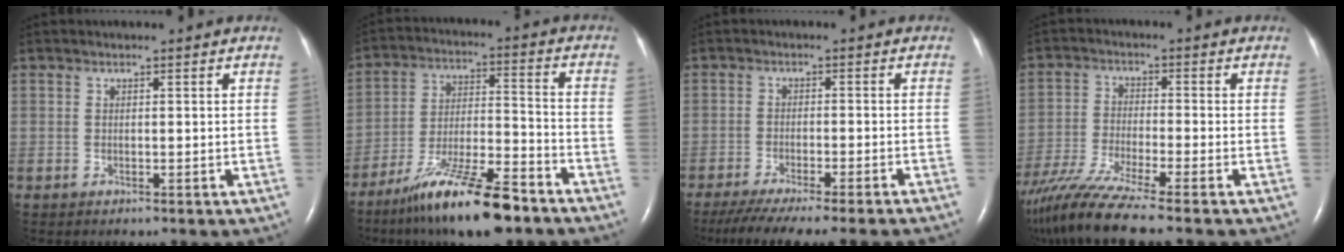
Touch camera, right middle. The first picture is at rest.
{"total": 14.9, "force": [-10.9, 1.8, 10.0], "torque": [-0.188, -0.018, -0.190]}
{"total": 14.1, "force": [-12.4, -0.6, 6.8], "torque": [-0.093, -0.041, -0.180]}
{"total": 11.1, "force": [-8.9, -1.2, 6.4], "torque": [-0.117, -0.040, -0.158]}